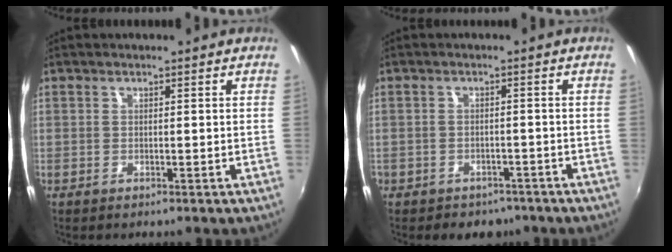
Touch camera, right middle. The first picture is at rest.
{"total": 5.2, "force": [-3.8, 3.5, 1.1], "torque": [-0.032, 0.004, -0.048]}